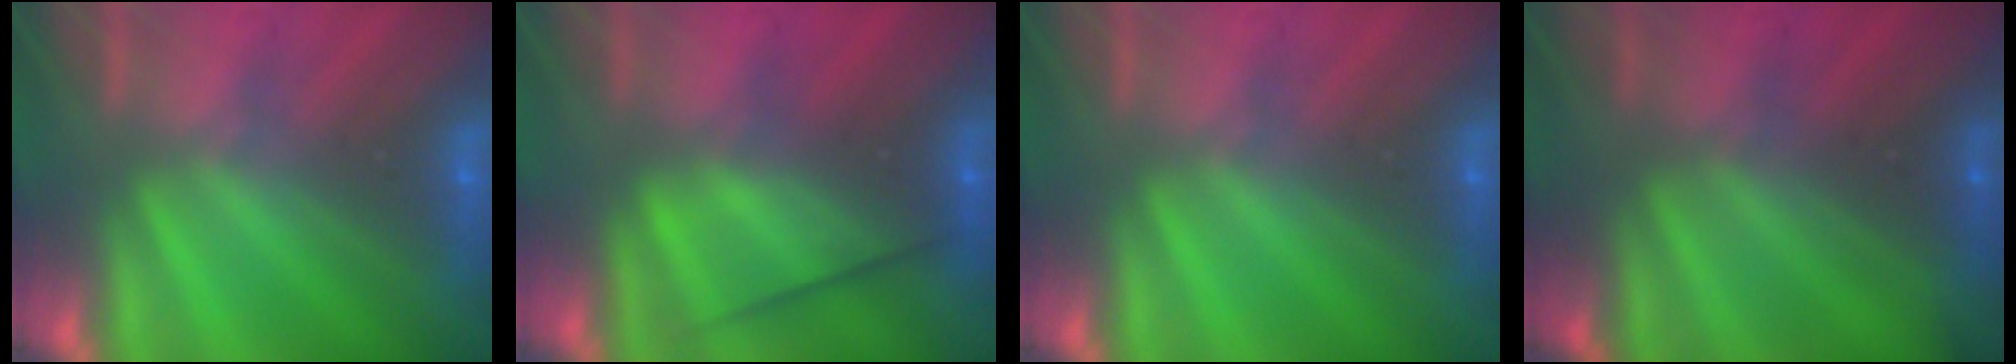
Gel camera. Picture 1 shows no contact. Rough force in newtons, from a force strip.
{"total": 2.7}
{"total": 0.0}
{"total": 2.1}